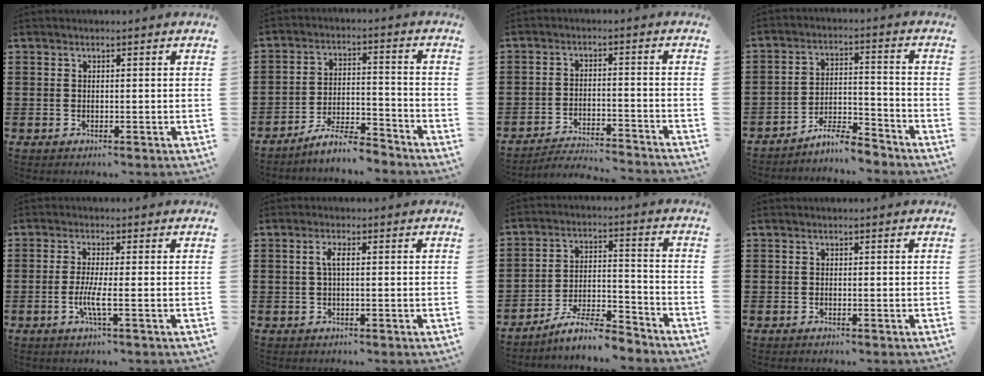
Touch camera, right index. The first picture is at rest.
{"total": 6.3, "force": [-5.7, 0.7, 2.6], "torque": [-0.054, 0.004, -0.110]}
{"total": 3.6, "force": [-3.5, -0.1, 0.7], "torque": [-0.017, 0.001, -0.076]}
{"total": 5.7, "force": [-5.4, 0.5, 1.7], "torque": [-0.037, 0.006, -0.107]}
{"total": 4.0, "force": [-1.0, 0.1, 3.8], "torque": [-0.074, -0.008, -0.022]}
{"total": 2.1, "force": [0.1, 0.5, 2.0], "torque": [-0.045, 0.000, -0.003]}
{"total": 7.2, "force": [-6.4, 0.9, 3.1], "torque": [-0.057, 0.008, -0.122]}
{"total": 0.0}